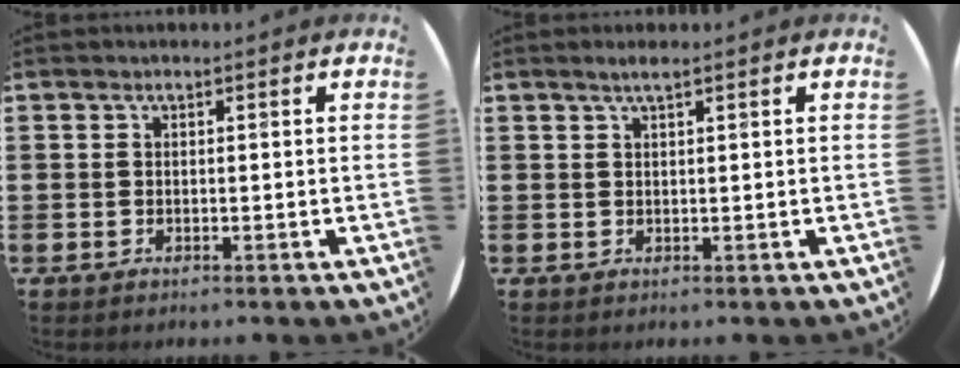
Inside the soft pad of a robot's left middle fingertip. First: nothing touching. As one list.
[{"total": 1.3, "force": [0.8, -0.1, 1.0], "torque": [-0.019, 0.002, 0.014]}]